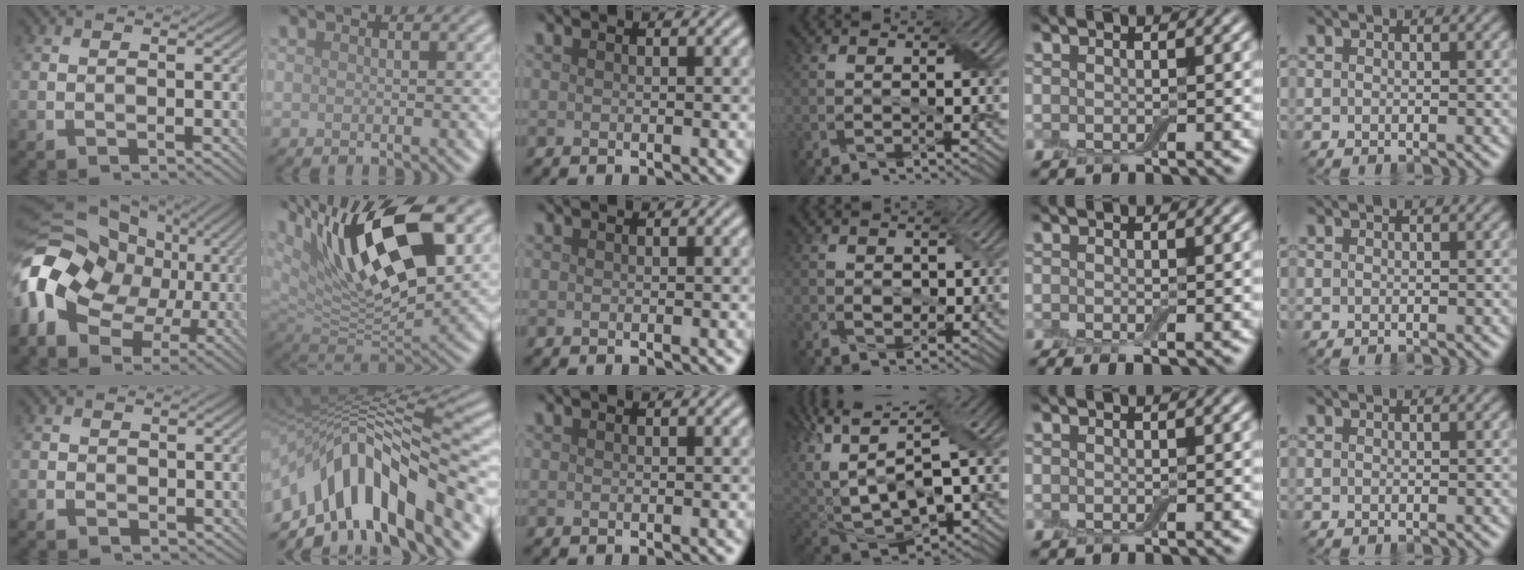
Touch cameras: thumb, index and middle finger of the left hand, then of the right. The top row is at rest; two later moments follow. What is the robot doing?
{"motion": "peel", "object": "aluminum foil"}